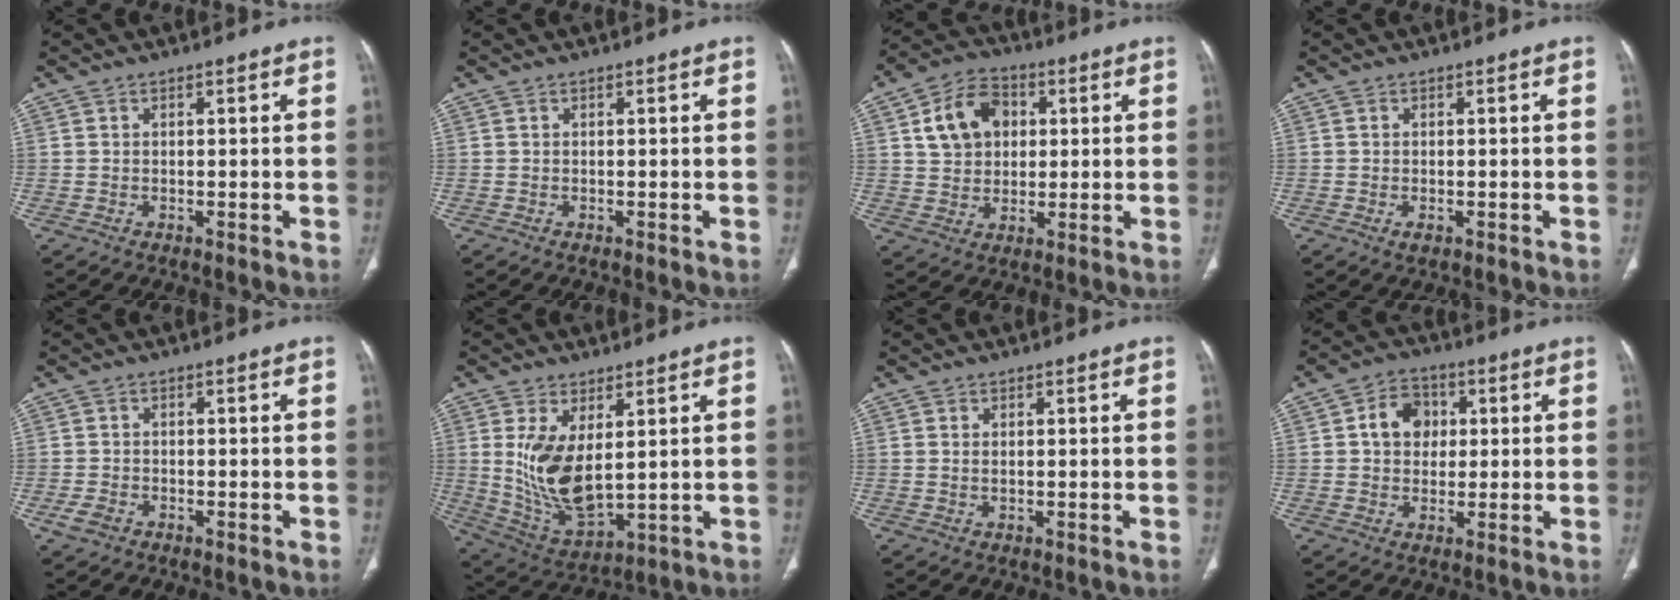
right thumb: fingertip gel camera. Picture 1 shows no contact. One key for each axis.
{"total": 0.0}
{"total": 11.1, "fx": 2.9, "fy": 8.5, "fz": 6.5, "tx": -0.089, "ty": 0.005, "tz": 0.049}
{"total": 1.2, "fx": -0.5, "fy": 0.6, "fz": 0.9, "tx": -0.018, "ty": -0.003, "tz": -0.007}
{"total": 2.4, "fx": -1.3, "fy": 1.6, "fz": 1.2, "tx": -0.026, "ty": 0.003, "tz": -0.021}
{"total": 12.6, "fx": 2.5, "fy": 6.3, "fz": 10.6, "tx": -0.197, "ty": -0.023, "tz": 0.071}
{"total": 0.7, "fx": 0.3, "fy": 0.3, "fz": 0.6, "tx": -0.014, "ty": -0.001, "tz": 0.008}
{"total": 7.6, "fx": 1.4, "fy": 6.1, "fz": 4.2, "tx": -0.041, "ty": 0.008, "tz": 0.017}